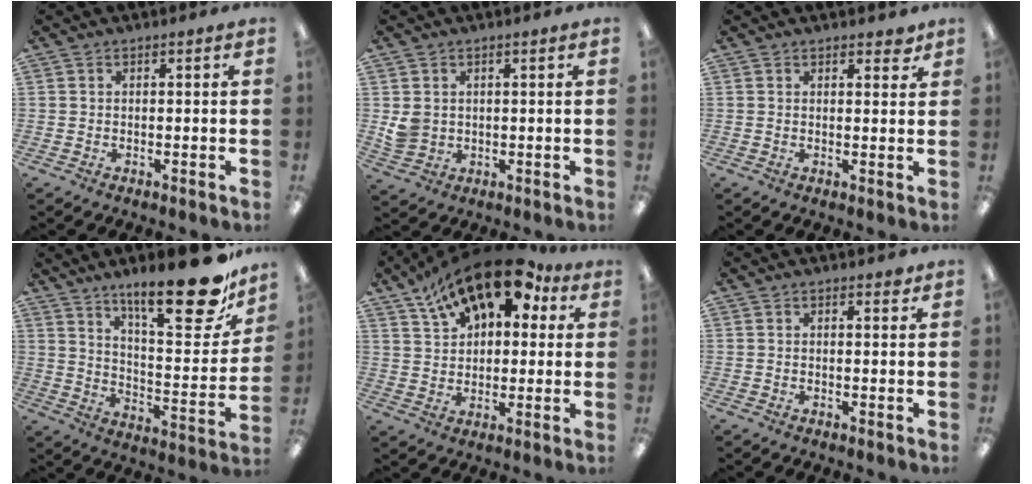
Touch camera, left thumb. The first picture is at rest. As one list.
[{"total": 4.1, "force": [1.0, 3.7, 1.4], "torque": [-0.015, 0.000, 0.021]}, {"total": 2.2, "force": [1.8, 1.0, 0.7], "torque": [-0.001, -0.004, 0.029]}, {"total": 22.5, "force": [15.9, 7.0, 14.2], "torque": [-0.192, -0.118, 0.257]}, {"total": 16.1, "force": [10.7, 8.0, 9.0], "torque": [-0.160, -0.055, 0.190]}, {"total": 1.0, "force": [0.7, 0.5, 0.6], "torque": [0.003, -0.004, 0.009]}]